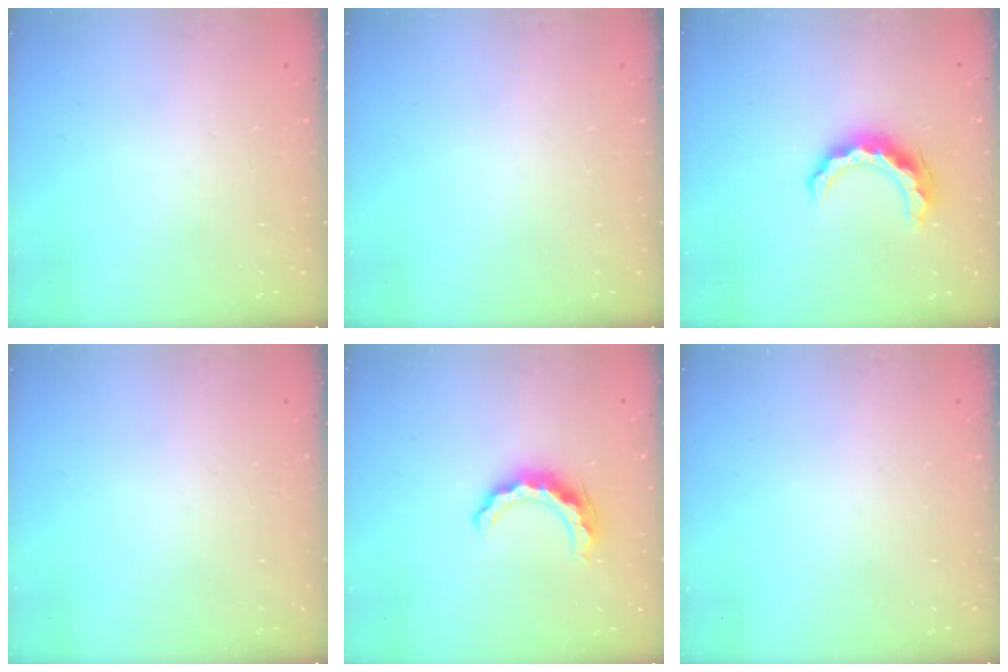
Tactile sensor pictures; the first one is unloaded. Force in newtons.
{"total": 0.0}
{"total": 11.7, "press": 11.7, "slide": 1.1}
{"total": 0.0}
{"total": 10.1, "press": 10.1, "slide": 0.6}
{"total": 0.0}